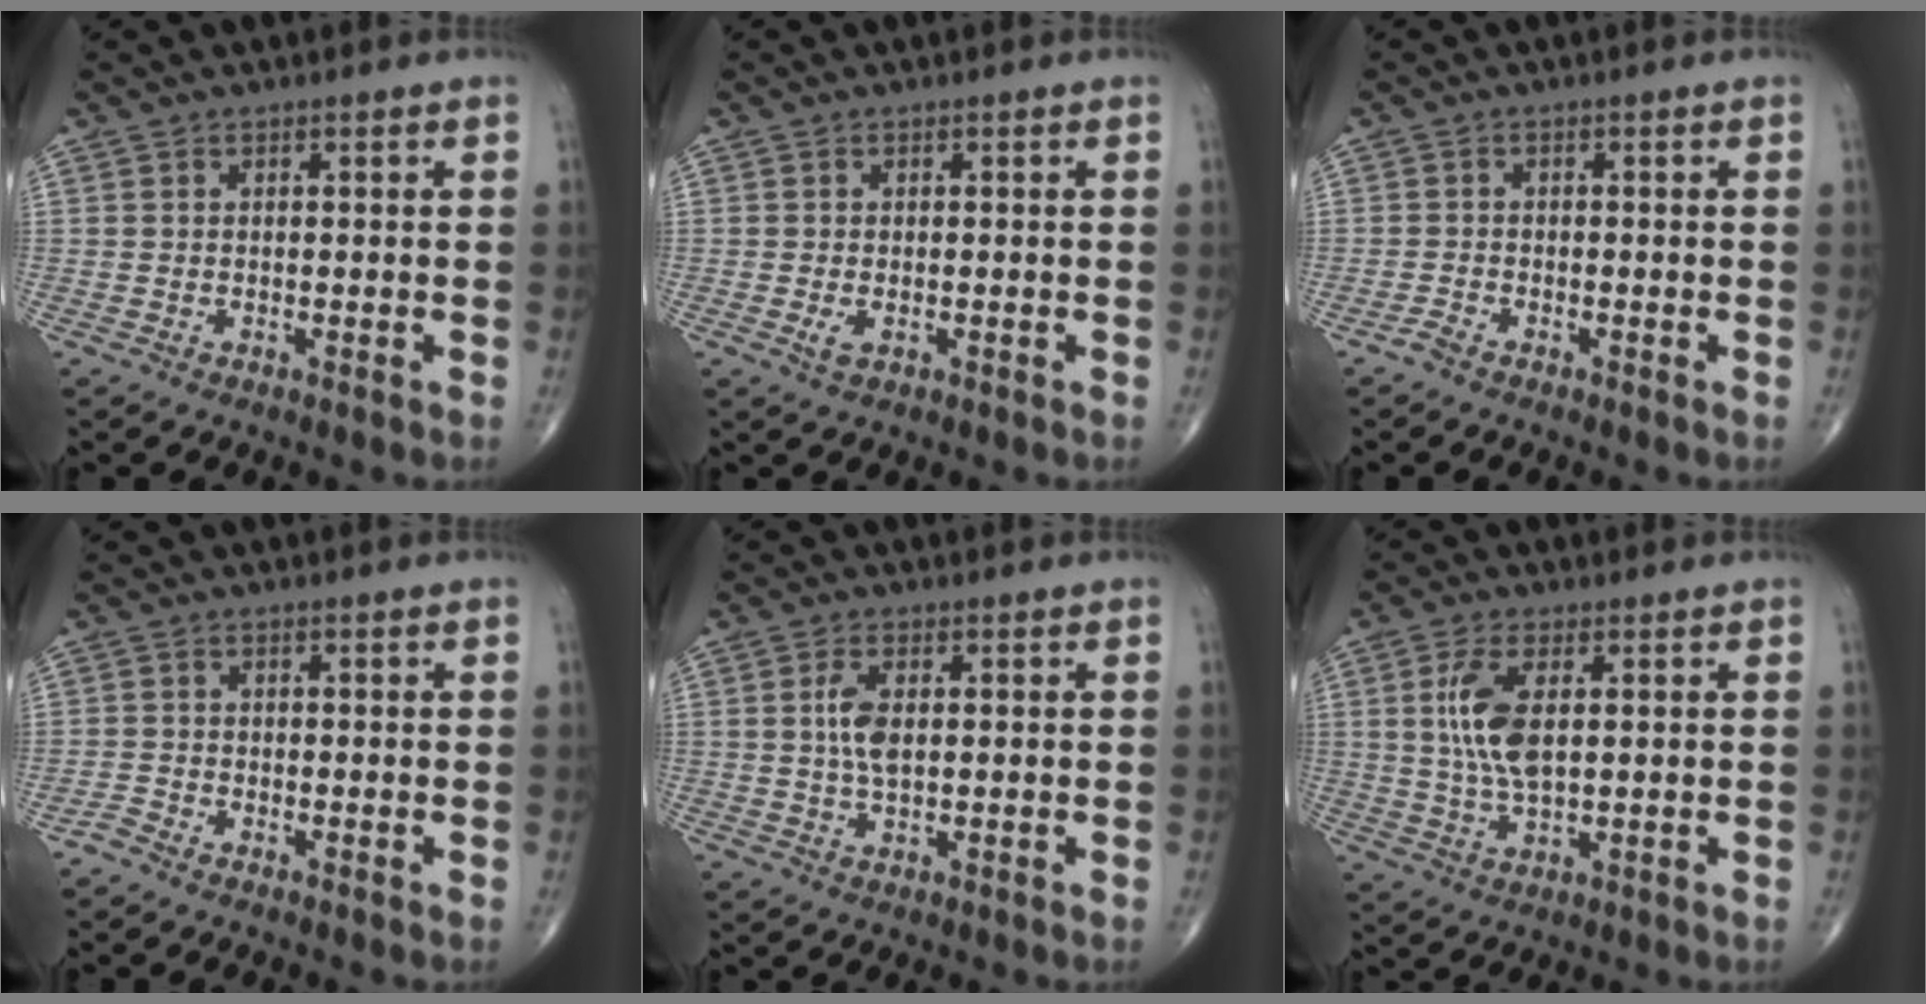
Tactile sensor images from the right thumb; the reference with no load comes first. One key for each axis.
{"total": 1.6, "fx": -0.4, "fy": 0.8, "fz": 1.3, "tx": -0.026, "ty": -0.003, "tz": -0.007}
{"total": 1.2, "fx": -1.1, "fy": 0.2, "fz": 0.5, "tx": -0.014, "ty": 0.004, "tz": -0.024}
{"total": 1.3, "fx": -1.2, "fy": 0.2, "fz": 0.3, "tx": -0.007, "ty": 0.001, "tz": -0.029}
{"total": 4.8, "fx": 0.7, "fy": 2.2, "fz": 4.2, "tx": -0.091, "ty": 0.000, "tz": 0.013}
{"total": 8.7, "fx": 1.6, "fy": 3.8, "fz": 7.6, "tx": -0.164, "ty": -0.006, "tz": 0.035}